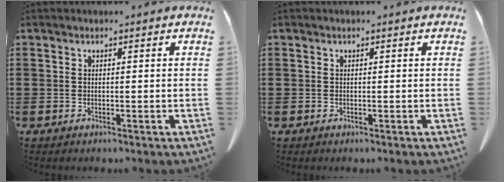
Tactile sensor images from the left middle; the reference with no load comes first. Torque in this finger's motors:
{"motor_torque": [-0.05, 0.00, 0.00, -0.01]}